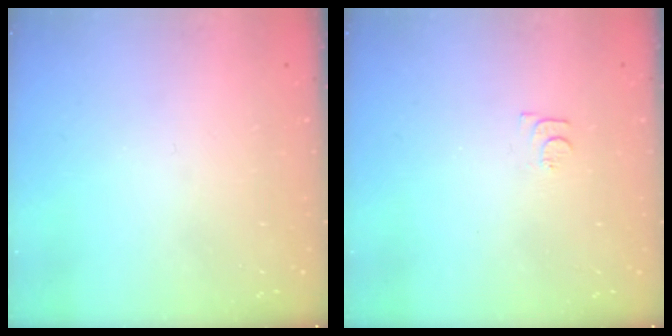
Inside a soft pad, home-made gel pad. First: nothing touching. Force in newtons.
{"total": 3.4, "press": 3.4, "slide": 0.5}